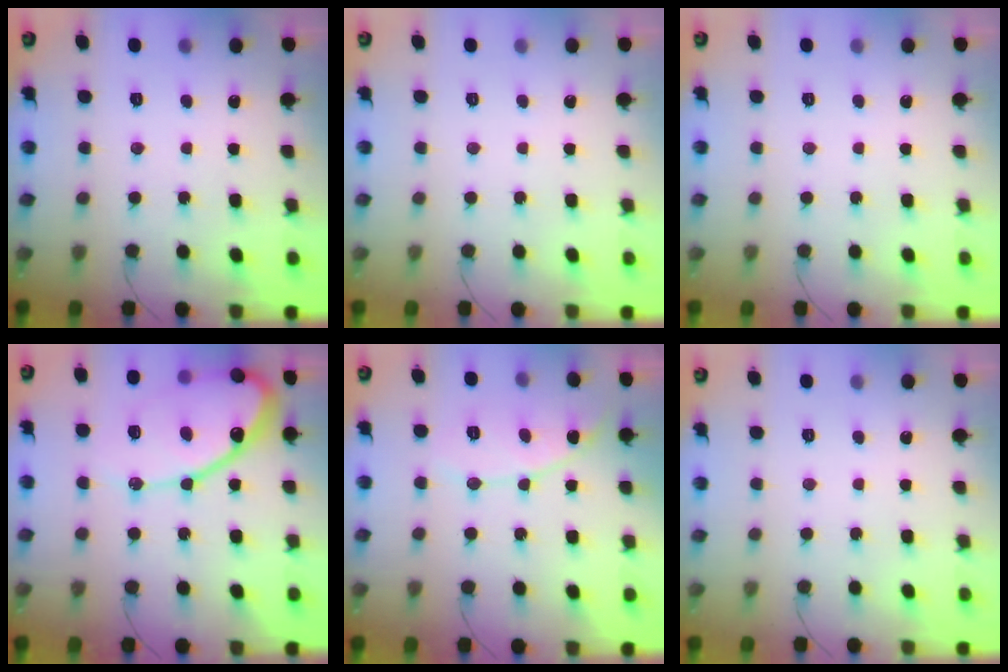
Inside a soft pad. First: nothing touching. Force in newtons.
{"total": 0.0}
{"total": 0.0}
{"total": 16.9, "press": 16.8, "slide": 1.5}
{"total": 8.3, "press": 8.3, "slide": 0.3}
{"total": 0.0}